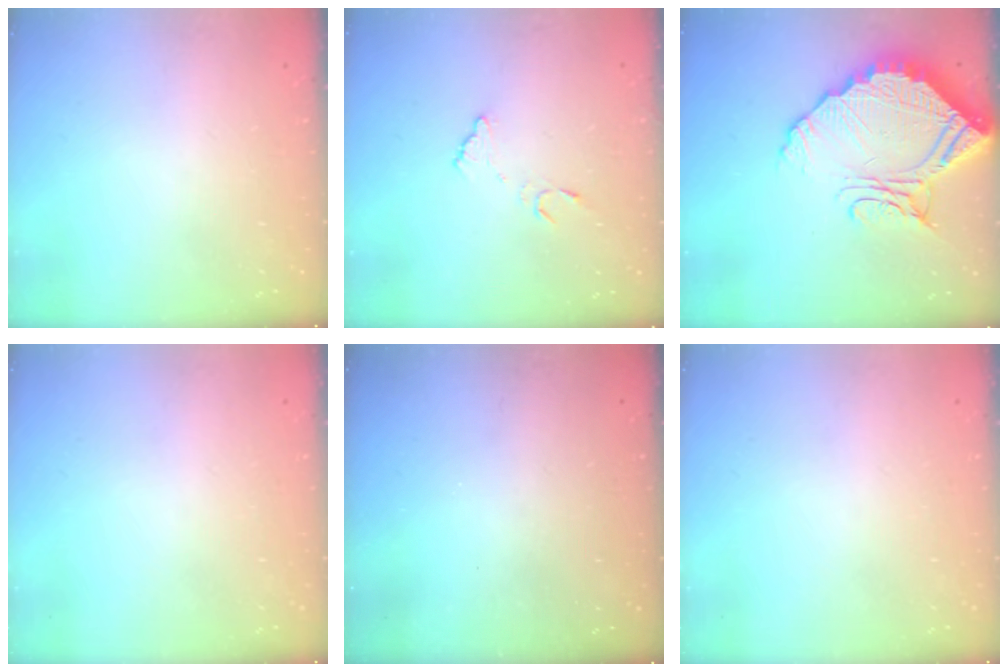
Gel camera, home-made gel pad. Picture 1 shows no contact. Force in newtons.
{"total": 7.2, "press": 7.1, "slide": 0.5}
{"total": 17.3, "press": 17.2, "slide": 1.9}
{"total": 0.0}
{"total": 2.9, "press": 2.9, "slide": 0.2}
{"total": 0.0}